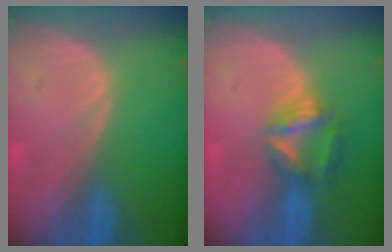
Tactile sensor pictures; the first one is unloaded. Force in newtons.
{"total": 5.8, "press": 5.4, "slide": 2.3}